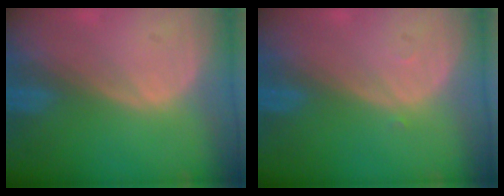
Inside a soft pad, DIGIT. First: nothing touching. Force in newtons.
{"total": 0.5, "press": 0.4, "slide": 0.3}